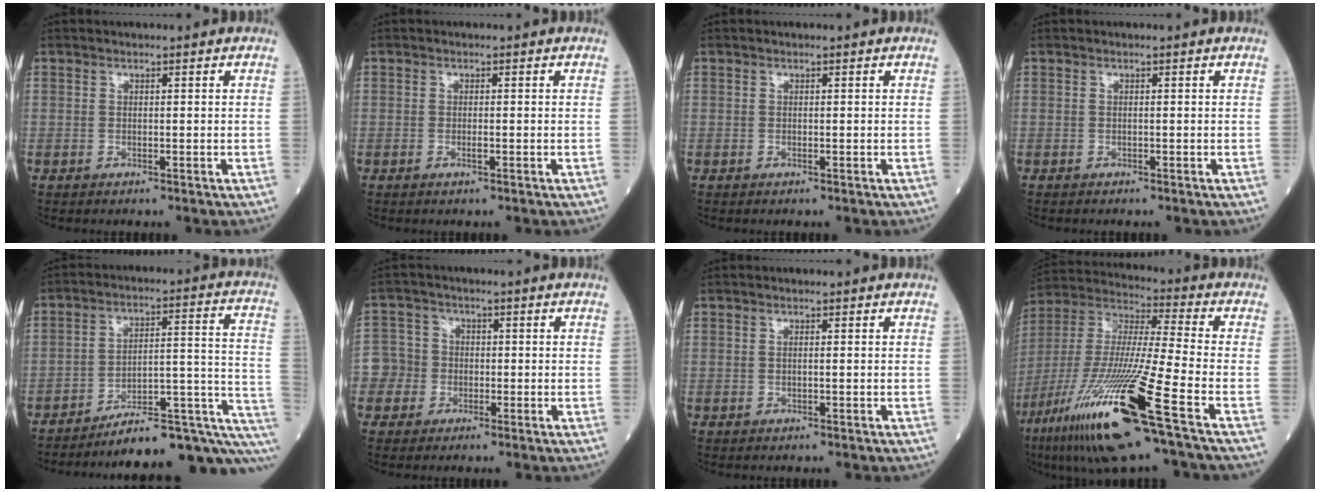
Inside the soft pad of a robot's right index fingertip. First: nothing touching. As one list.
[{"total": 0.7, "force": [-0.3, 0.0, 0.7], "torque": [-0.016, 0.000, -0.004]}, {"total": 0.0}, {"total": 0.0}, {"total": 17.6, "force": [-13.6, 2.9, 10.8], "torque": [-0.074, 0.062, -0.186]}, {"total": 5.0, "force": [-2.2, 4.5, 0.3], "torque": [-0.003, 0.016, -0.052]}, {"total": 0.0}, {"total": 22.6, "force": [-11.5, 0.2, 19.5], "torque": [-0.405, -0.060, -0.218]}]